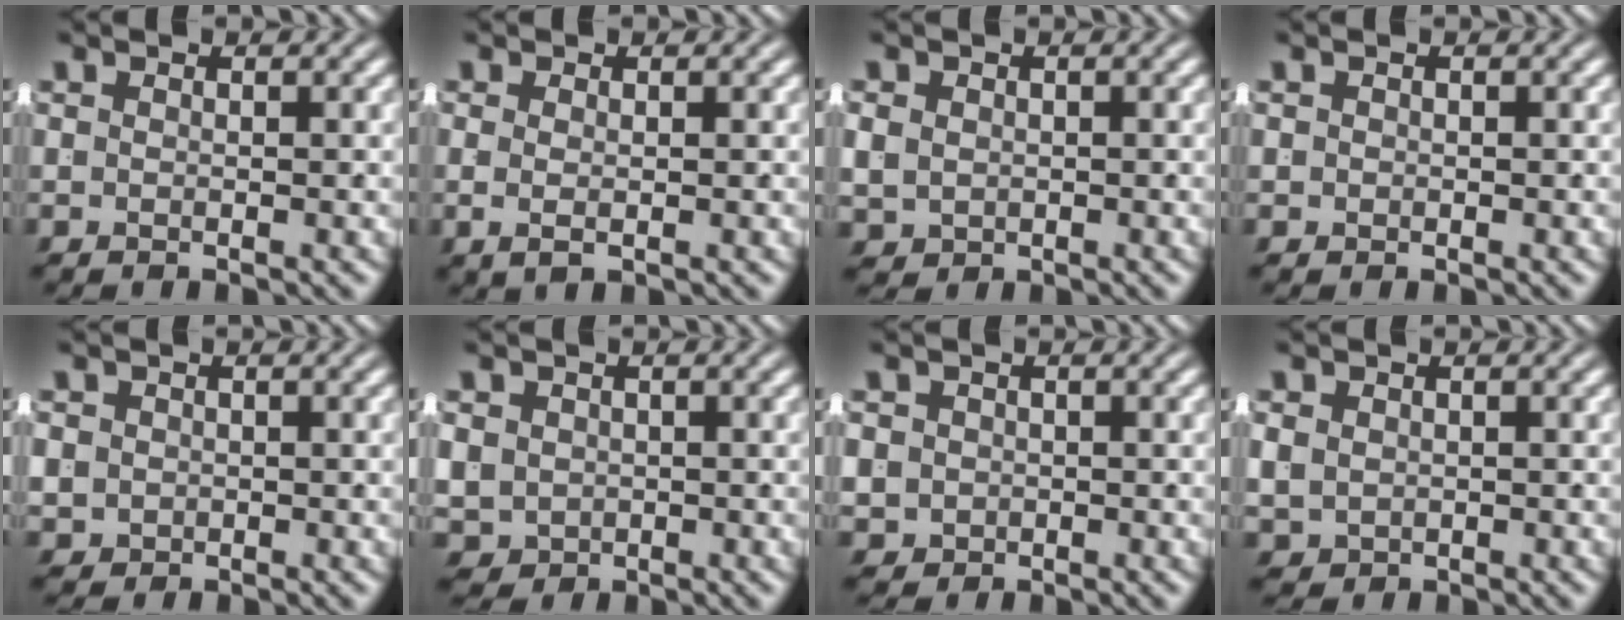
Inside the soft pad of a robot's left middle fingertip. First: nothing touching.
{"total": 1.2, "force": [-0.1, 0.0, 1.2], "torque": [-0.019, -0.011, 0.007]}
{"total": 2.8, "force": [-0.4, 2.6, 1.2], "torque": [-0.040, -0.026, 0.010]}
{"total": 0.8, "force": [-0.1, 0.8, 0.2], "torque": [-0.008, -0.006, 0.002]}
{"total": 3.1, "force": [-0.6, 2.9, 1.1], "torque": [-0.043, -0.023, 0.001]}
{"total": 6.2, "force": [-1.4, 5.5, 2.5], "torque": [-0.072, -0.040, -0.008]}
{"total": 4.3, "force": [-0.9, 3.9, 1.5], "torque": [-0.051, -0.027, -0.005]}
{"total": 3.4, "force": [-0.5, 3.1, 1.4], "torque": [-0.047, -0.030, 0.009]}